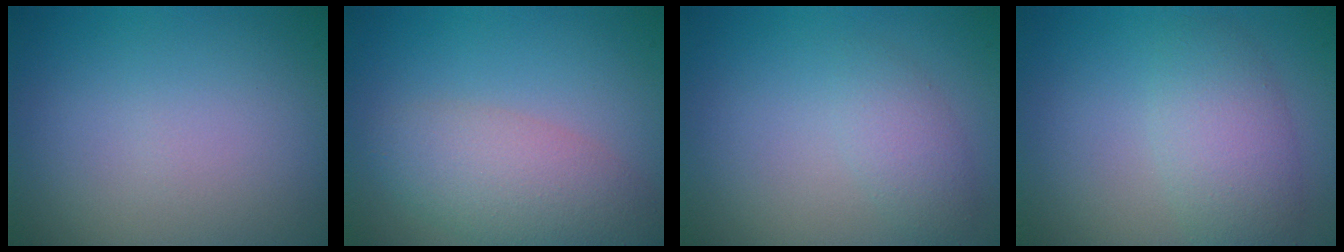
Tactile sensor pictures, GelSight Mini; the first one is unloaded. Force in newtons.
{"total": 4.7, "press": 4.7, "slide": 0.2}
{"total": 1.8, "press": 1.8, "slide": 0.0}
{"total": 3.9, "press": 3.9, "slide": 0.2}